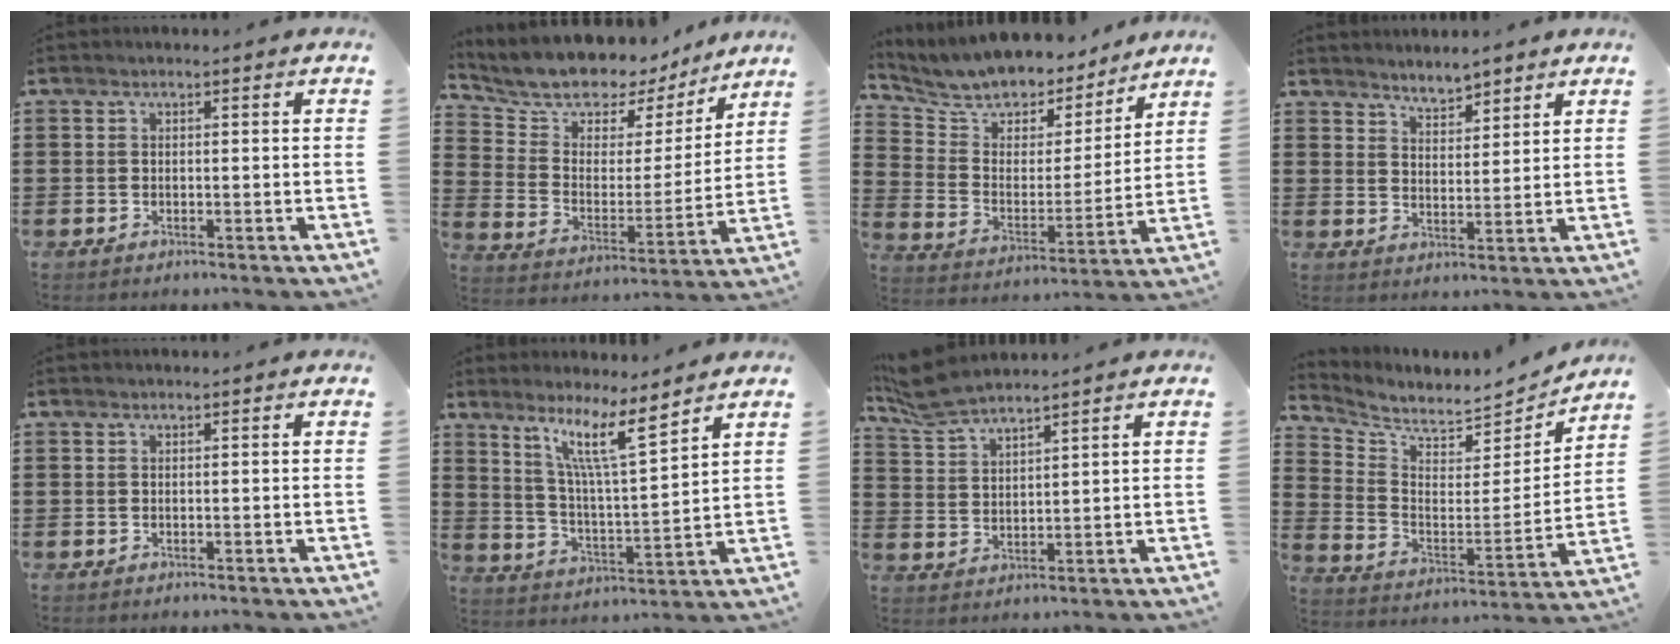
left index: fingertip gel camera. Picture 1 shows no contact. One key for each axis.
{"total": 8.4, "fx": 7.7, "fy": 3.1, "fz": 1.2, "tx": -0.059, "ty": -0.060, "tz": 0.131}
{"total": 7.2, "fx": 6.8, "fy": 2.4, "fz": 0.7, "tx": -0.063, "ty": -0.052, "tz": 0.119}
{"total": 3.5, "fx": 3.4, "fy": 0.7, "fz": -0.1, "tx": -0.009, "ty": -0.008, "tz": 0.064}
{"total": 0.0}
{"total": 9.9, "fx": 7.0, "fy": 1.0, "fz": 6.9, "tx": -0.145, "ty": -0.029, "tz": 0.122}
{"total": 5.6, "fx": 5.1, "fy": 0.9, "fz": 2.3, "tx": -0.062, "ty": -0.011, "tz": 0.094}
{"total": 5.8, "fx": 5.5, "fy": 1.1, "fz": 1.3, "tx": -0.057, "ty": -0.049, "tz": 0.093}